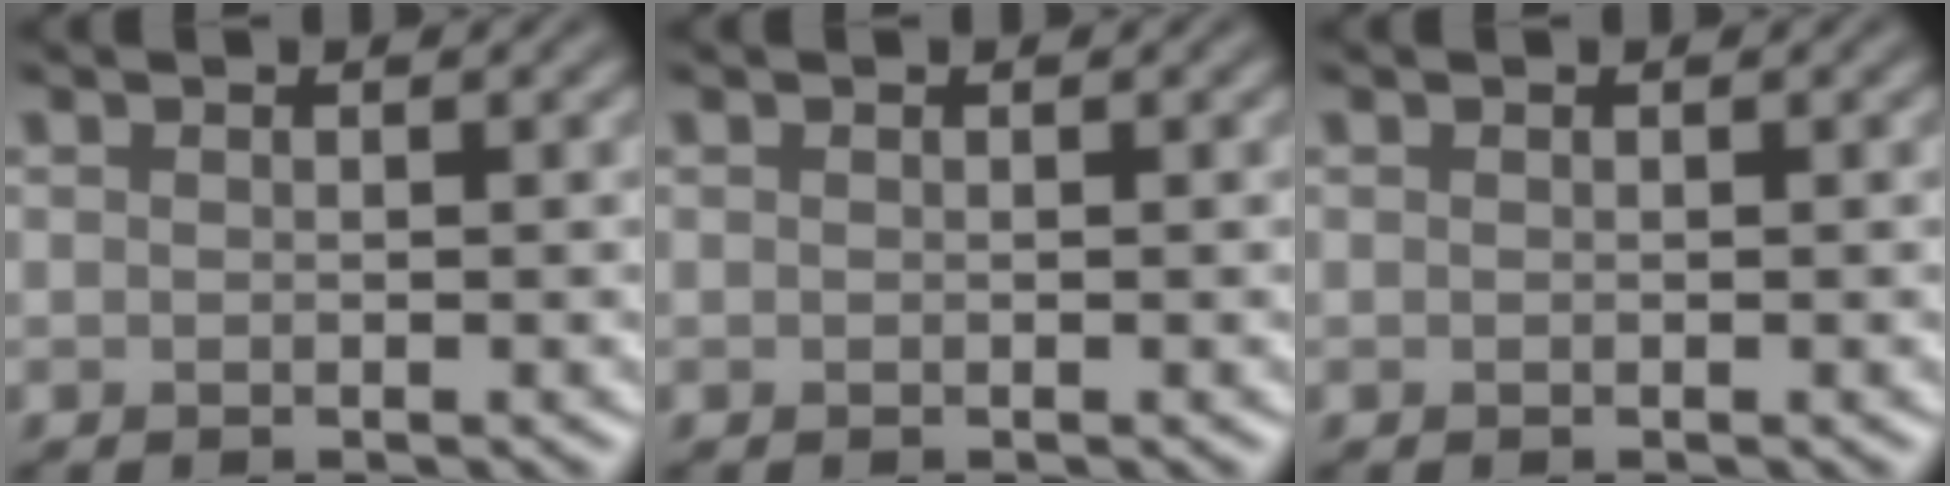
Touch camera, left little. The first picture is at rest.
{"total": 0.0}
{"total": 0.0}